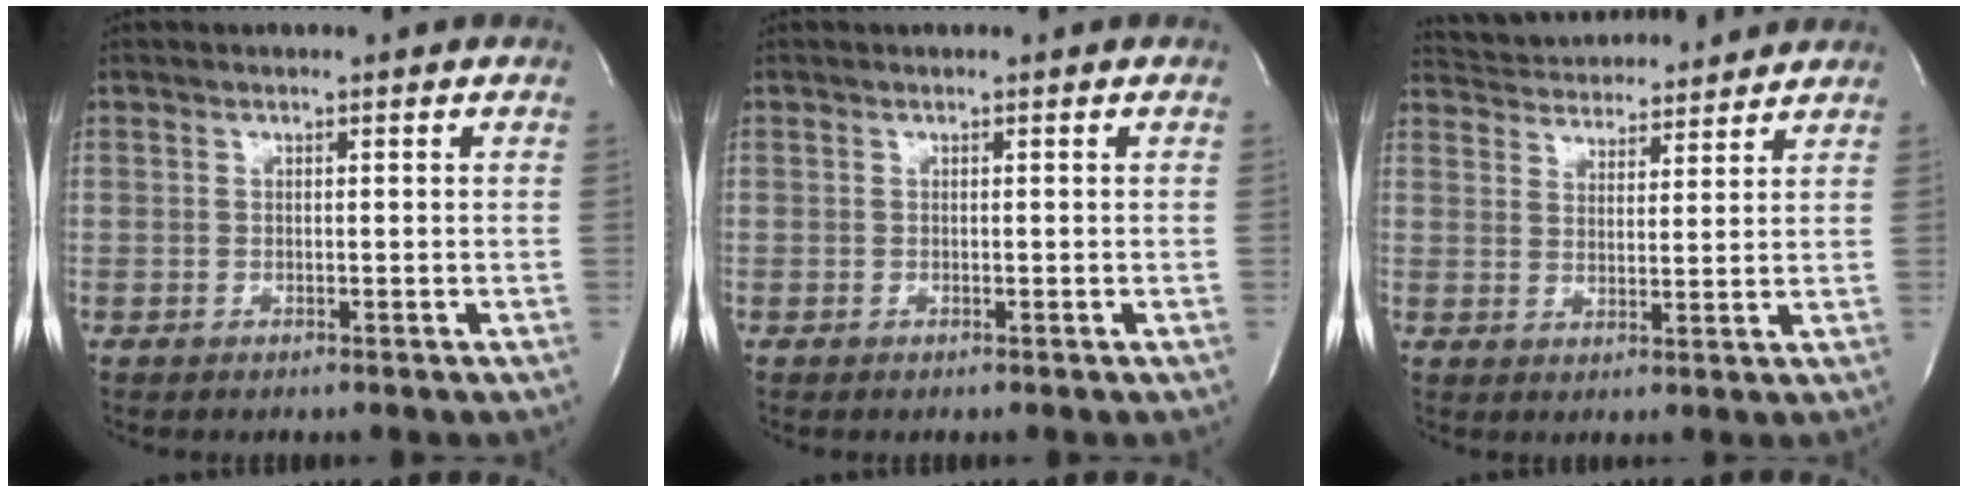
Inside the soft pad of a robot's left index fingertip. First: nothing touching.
{"total": 0.0}
{"total": 12.5, "force": [11.9, 2.4, 2.8], "torque": [-0.049, 0.023, 0.178]}